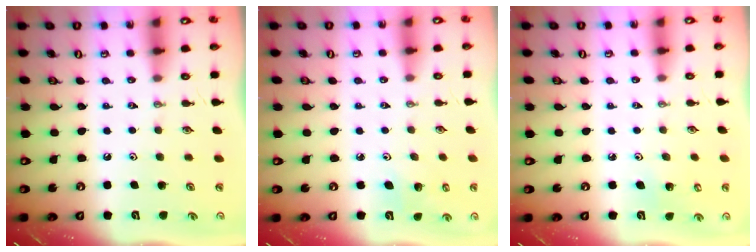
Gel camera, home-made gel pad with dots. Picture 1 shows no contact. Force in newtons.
{"total": 3.4, "press": 2.9, "slide": 1.7}
{"total": 4.7, "press": 4.4, "slide": 1.7}